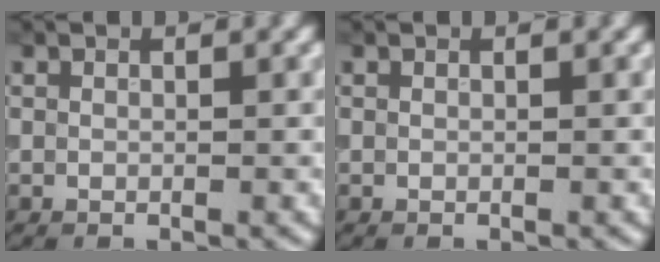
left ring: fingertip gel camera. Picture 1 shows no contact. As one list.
[{"total": 0.0}]